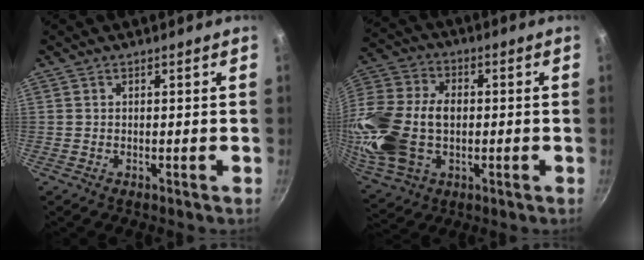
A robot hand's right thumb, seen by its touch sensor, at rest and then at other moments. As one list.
[{"total": 21.0, "force": [-1.3, 14.3, 15.3], "torque": [-0.305, 0.025, -0.019]}]